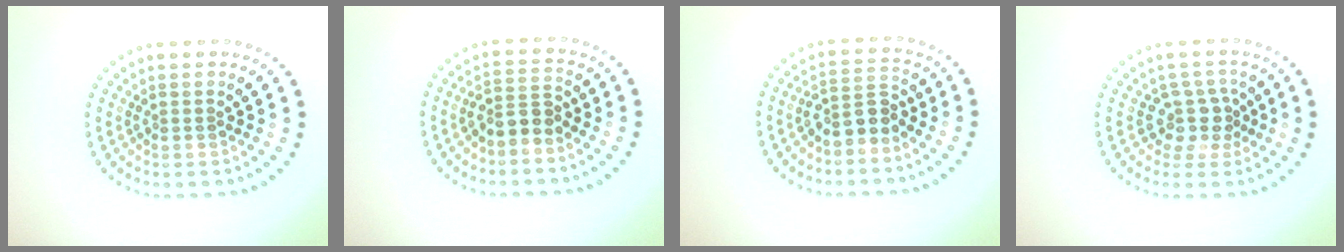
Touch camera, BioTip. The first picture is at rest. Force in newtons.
{"total": 2.5, "press": 2.2, "slide": 1.2}
{"total": 2.6, "press": 2.3, "slide": 1.2}
{"total": 2.7, "press": 2.0, "slide": 1.8}